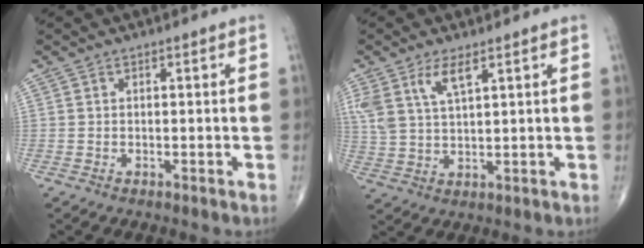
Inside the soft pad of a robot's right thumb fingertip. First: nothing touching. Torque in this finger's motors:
{"motor_torque": [0.00, 0.12, 1.02, 0.71, 0.06]}